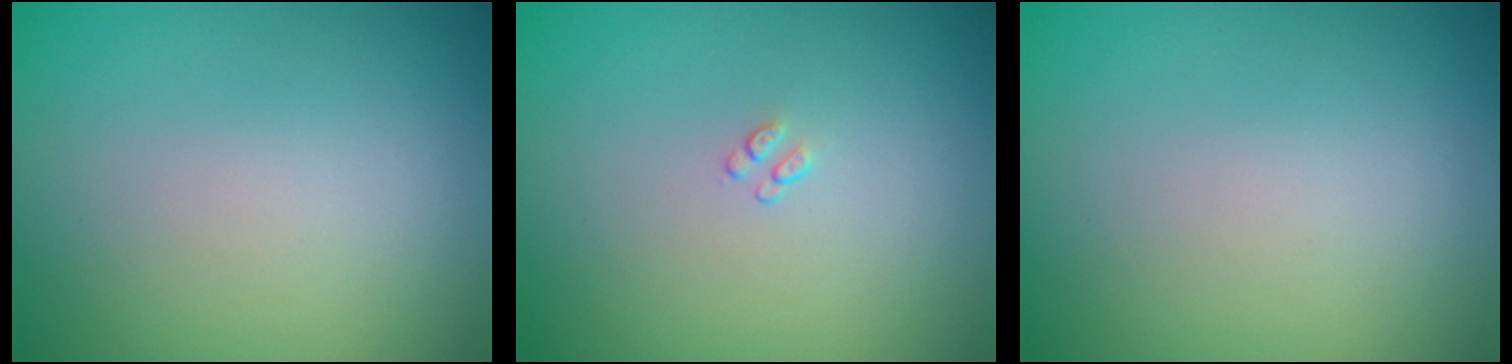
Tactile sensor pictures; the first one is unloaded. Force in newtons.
{"total": 0.6, "press": 0.4, "slide": 0.5}
{"total": 0.0}